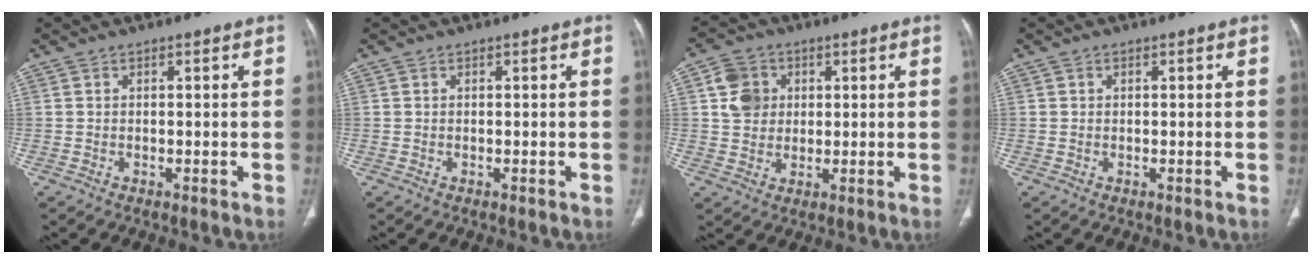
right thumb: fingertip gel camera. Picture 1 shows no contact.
{"total": 0.0}
{"total": 6.8, "force": [1.7, 6.0, 2.8], "torque": [-0.027, 0.000, 0.029]}
{"total": 0.0}